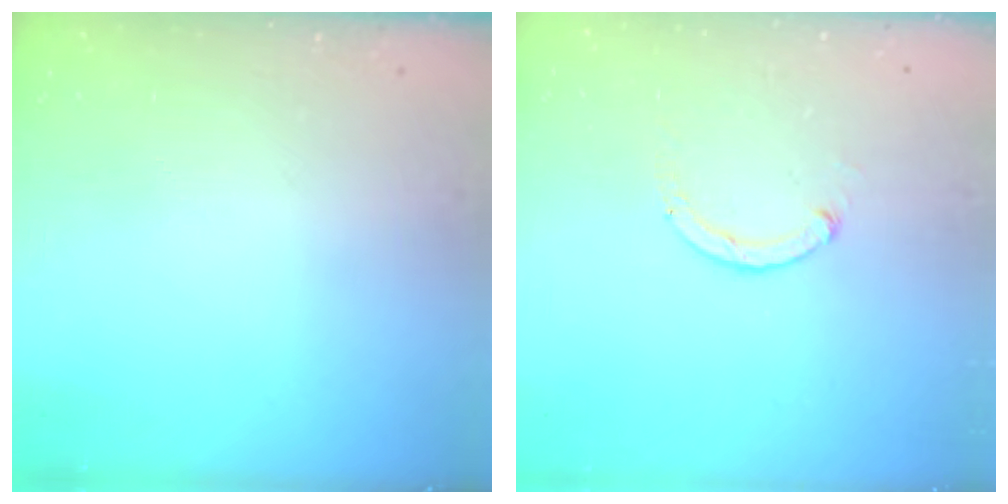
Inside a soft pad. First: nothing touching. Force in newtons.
{"total": 1.8, "press": 1.7, "slide": 0.5}